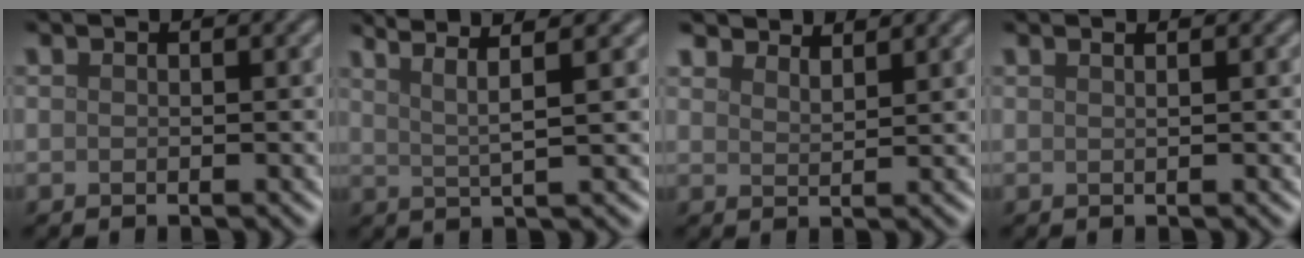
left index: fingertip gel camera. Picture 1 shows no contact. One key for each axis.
{"total": 5.4, "fx": 3.7, "fy": 0.8, "fz": 3.8, "tx": -0.069, "ty": 0.019, "tz": 0.041}
{"total": 3.6, "fx": 3.6, "fy": 0.5, "fz": 0.5, "tx": -0.012, "ty": -0.001, "tz": 0.055}
{"total": 1.8, "fx": 0.9, "fy": 0.8, "fz": 1.3, "tx": -0.005, "ty": 0.001, "tz": -0.007}